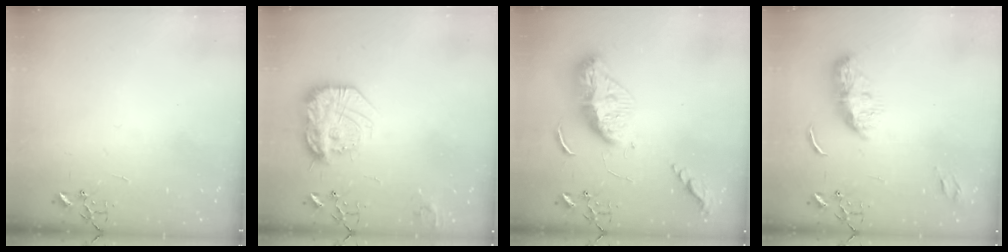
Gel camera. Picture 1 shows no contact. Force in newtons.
{"total": 19.0, "press": 18.9, "slide": 1.4}
{"total": 14.6, "press": 14.5, "slide": 1.2}
{"total": 9.4, "press": 9.4, "slide": 0.4}